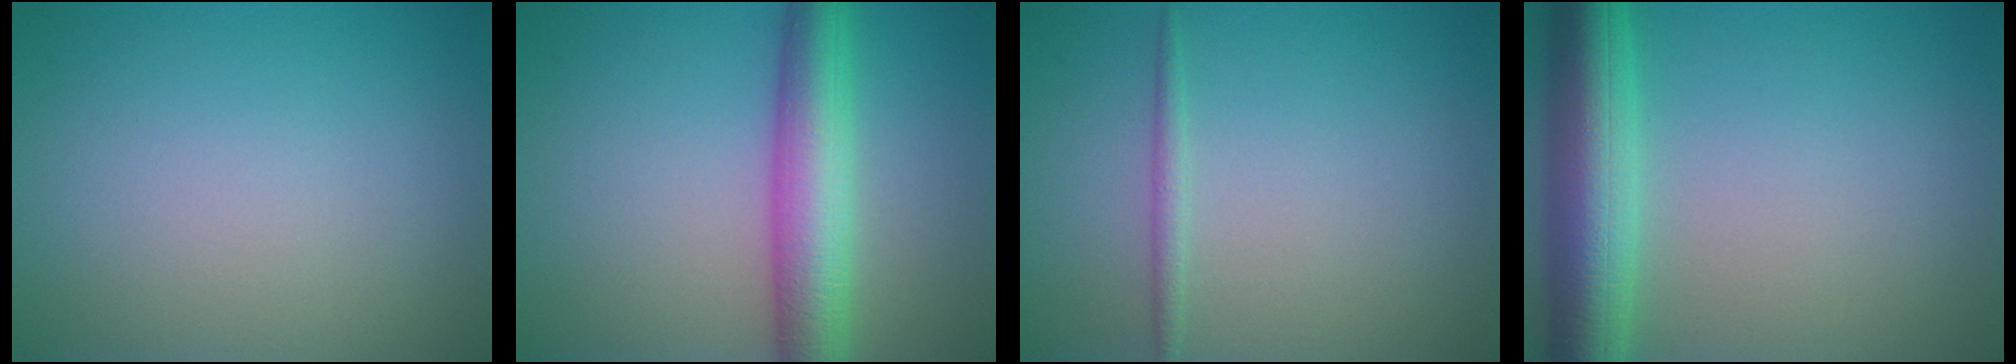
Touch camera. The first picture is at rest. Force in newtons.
{"total": 6.6, "press": 6.6, "slide": 0.1}
{"total": 1.1, "press": 1.1, "slide": 0.1}
{"total": 7.3, "press": 7.3, "slide": 0.2}